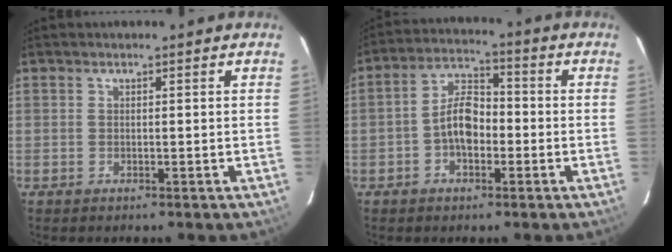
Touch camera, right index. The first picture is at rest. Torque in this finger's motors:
{"motor_torque": [1.27, 0.41, 0.49, 0.06]}